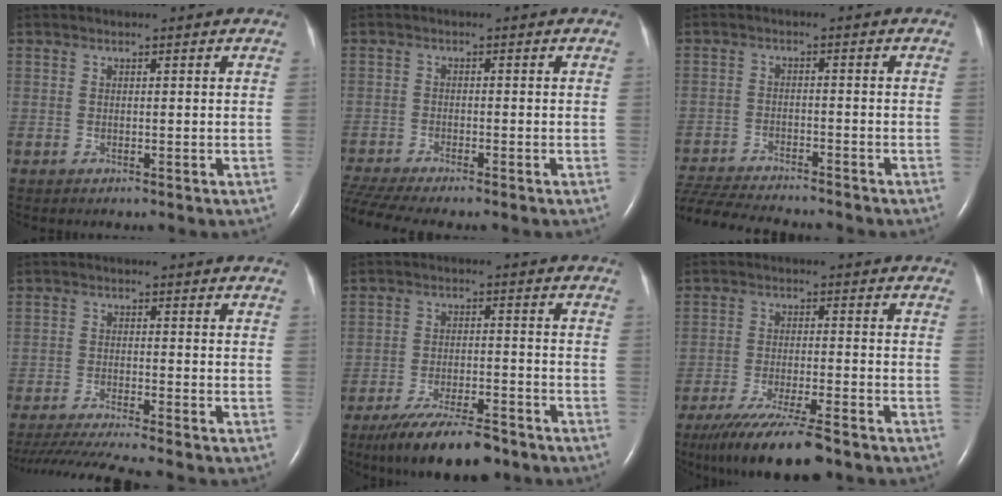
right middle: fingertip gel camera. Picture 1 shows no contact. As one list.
[{"total": 8.4, "force": [-7.4, 0.1, 3.9], "torque": [-0.075, -0.010, -0.125]}, {"total": 14.7, "force": [-13.4, 1.9, 5.7], "torque": [-0.126, -0.019, -0.207]}, {"total": 13.2, "force": [-11.8, -1.1, 5.9], "torque": [-0.089, -0.033, -0.195]}, {"total": 11.8, "force": [-9.3, 2.5, 6.8], "torque": [-0.114, -0.021, -0.151]}, {"total": 12.1, "force": [-9.2, 1.1, 7.8], "torque": [-0.137, -0.034, -0.151]}]